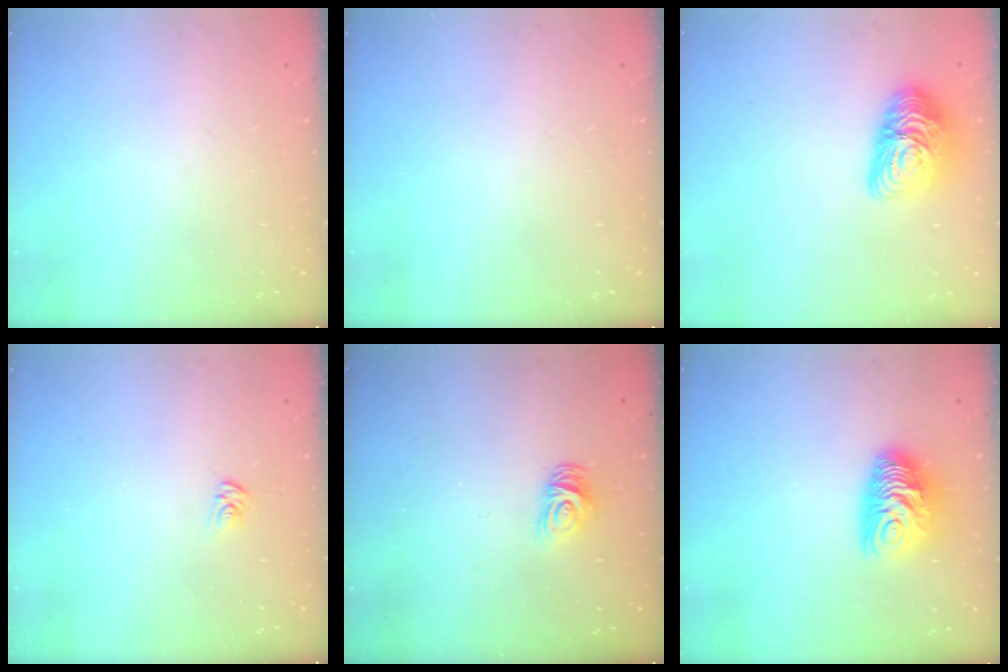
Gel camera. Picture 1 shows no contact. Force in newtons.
{"total": 0.0}
{"total": 13.0, "press": 13.0, "slide": 0.6}
{"total": 2.6, "press": 2.6, "slide": 0.3}
{"total": 5.6, "press": 5.6, "slide": 0.6}
{"total": 9.9, "press": 9.9, "slide": 0.3}